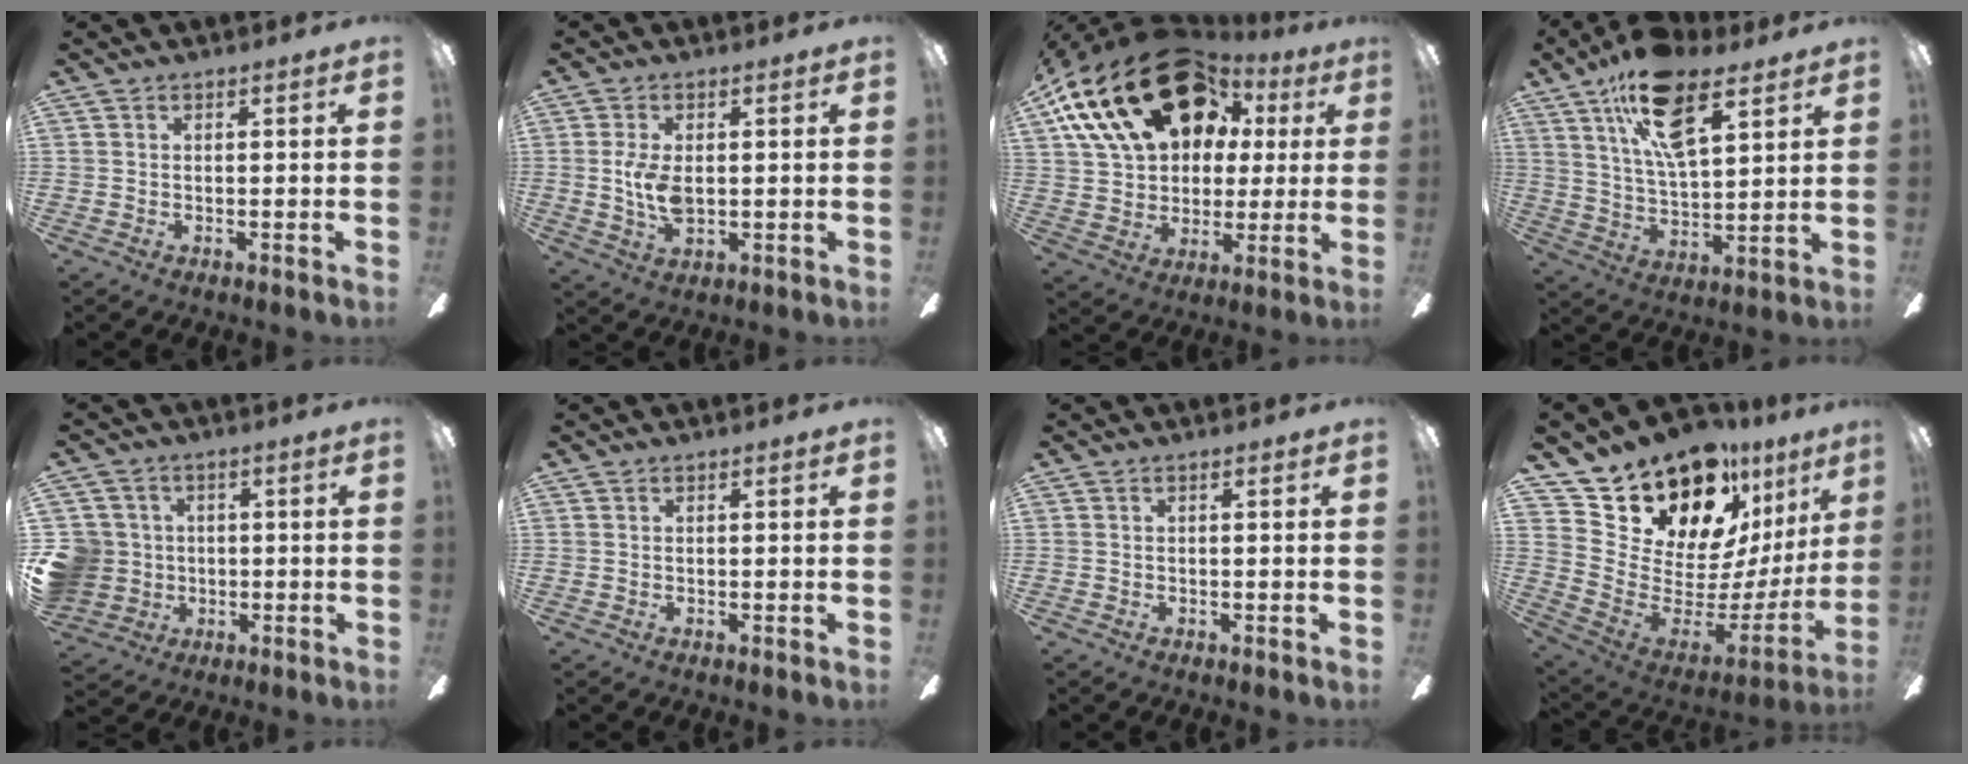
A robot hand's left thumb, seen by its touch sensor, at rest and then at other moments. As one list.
[{"total": 6.8, "force": [0.0, 3.8, 5.7], "torque": [-0.125, -0.003, -0.006]}, {"total": 27.1, "force": [13.7, 17.4, 15.7], "torque": [-0.295, -0.052, 0.254]}, {"total": 16.9, "force": [9.8, 7.4, 11.6], "torque": [-0.196, -0.028, 0.169]}, {"total": 9.9, "force": [-0.5, 9.5, 2.4], "torque": [-0.087, 0.013, -0.003]}, {"total": 0.0}, {"total": 0.0}, {"total": 18.9, "force": [15.6, 7.6, 7.5], "torque": [-0.130, -0.141, 0.288]}]